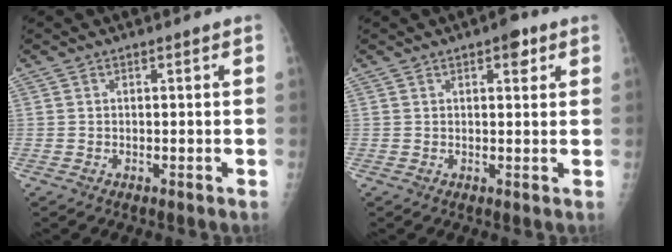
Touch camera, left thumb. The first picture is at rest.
{"total": 3.4, "force": [1.9, 1.5, 2.4], "torque": [-0.020, -0.005, 0.022]}